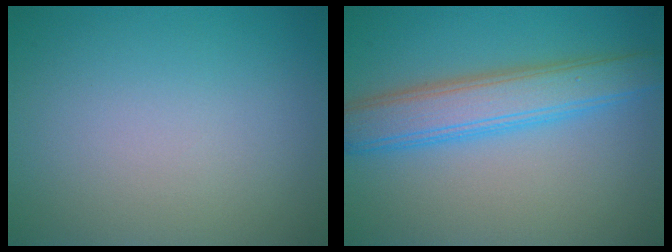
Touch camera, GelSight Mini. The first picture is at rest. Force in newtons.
{"total": 5.4, "press": 5.4, "slide": 0.1}